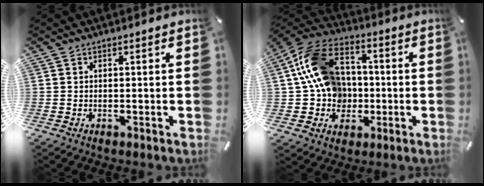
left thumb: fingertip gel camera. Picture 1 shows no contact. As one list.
[{"total": 16.5, "force": [1.1, 14.1, 8.5], "torque": [-0.177, 0.000, 0.028]}]